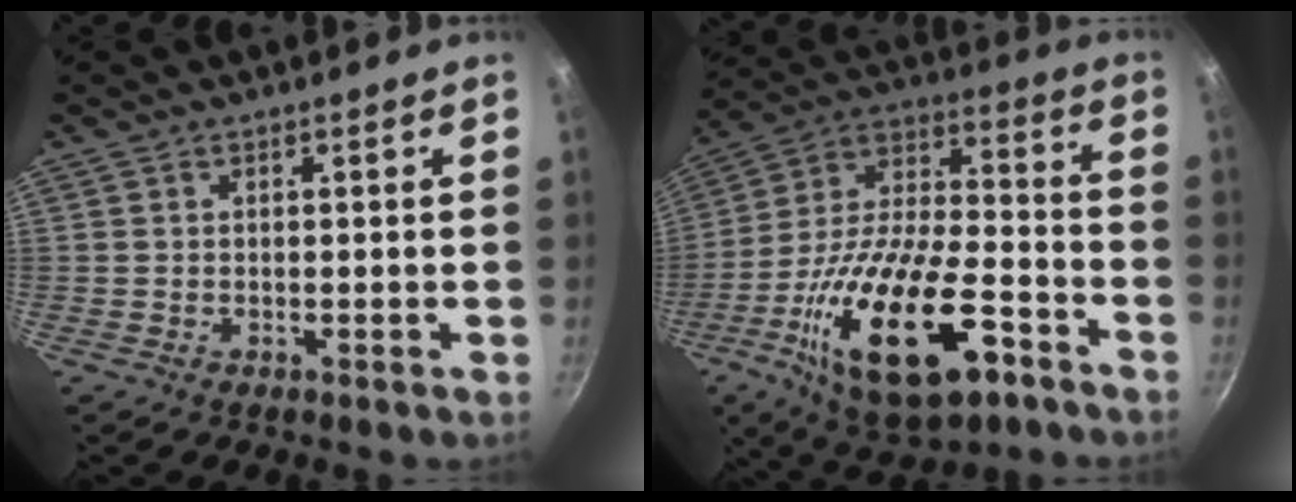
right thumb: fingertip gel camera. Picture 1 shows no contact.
{"total": 26.1, "force": [-11.0, 11.5, 20.7], "torque": [-0.355, 0.035, -0.187]}